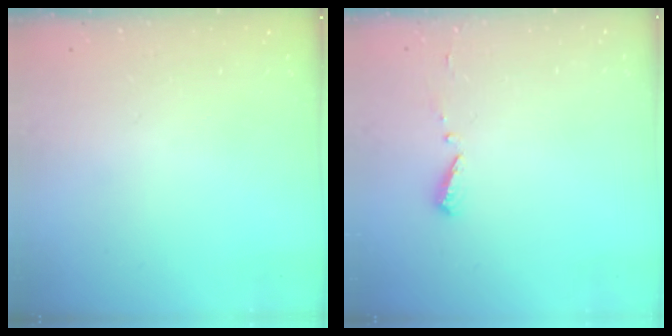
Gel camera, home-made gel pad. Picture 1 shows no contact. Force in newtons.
{"total": 4.7, "press": 4.7, "slide": 0.4}